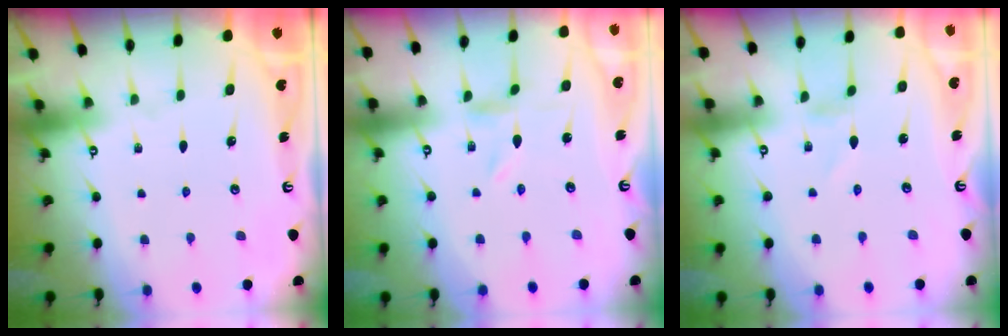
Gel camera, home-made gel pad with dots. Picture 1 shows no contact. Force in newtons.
{"total": 0.0}
{"total": 0.0}